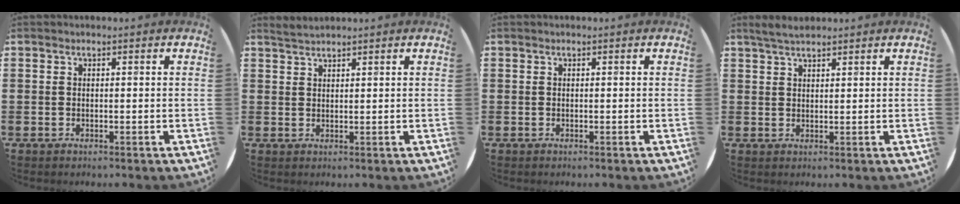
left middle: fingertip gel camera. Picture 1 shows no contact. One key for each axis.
{"total": 1.6, "fx": 1.6, "fy": 0.0, "fz": 0.2, "tx": -0.005, "ty": 0.003, "tz": 0.030}
{"total": 0.0}
{"total": 2.3, "fx": 2.1, "fy": 0.4, "fz": 0.9, "tx": -0.021, "ty": 0.005, "tz": 0.039}